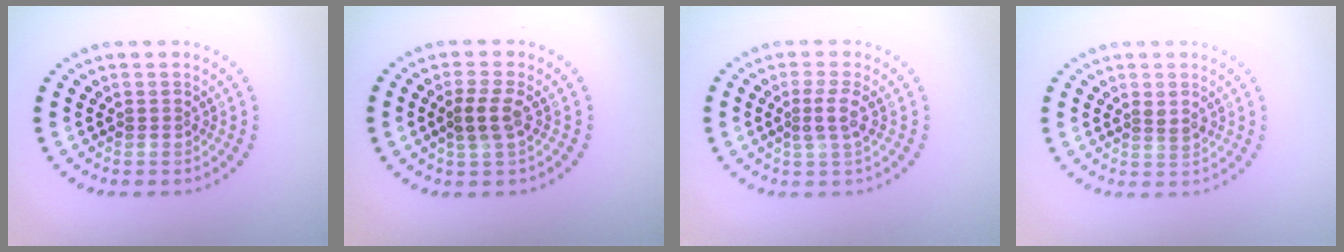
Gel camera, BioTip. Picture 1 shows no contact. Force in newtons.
{"total": 2.2, "press": 2.0, "slide": 0.9}
{"total": 1.9, "press": 1.5, "slide": 1.2}
{"total": 1.0, "press": 0.9, "slide": 0.5}